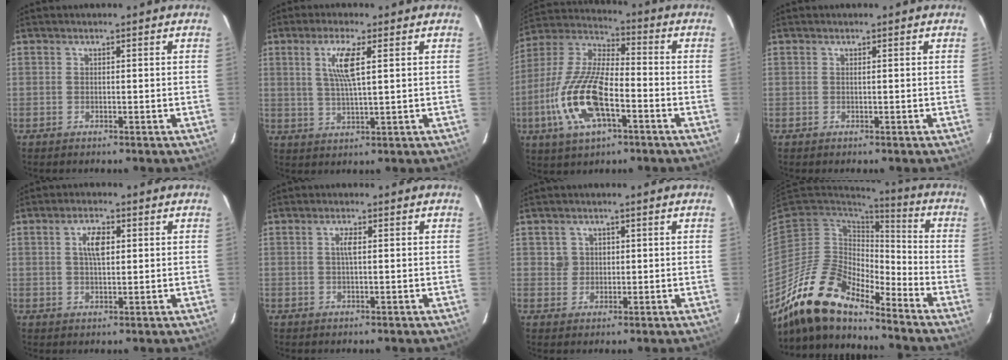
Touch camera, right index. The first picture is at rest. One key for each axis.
{"total": 6.3, "fx": 2.1, "fy": 0.6, "fz": 5.9, "tx": -0.115, "ty": -0.003, "tz": 0.041}
{"total": 17.3, "fx": -5.8, "fy": 6.8, "fz": 14.8, "tx": -0.318, "ty": -0.008, "tz": -0.114}
{"total": 0.0}
{"total": 4.5, "fx": 1.2, "fy": 1.9, "fz": 3.9, "tx": -0.070, "ty": 0.008, "tz": 0.023}
{"total": 1.8, "fx": 0.3, "fy": 0.3, "fz": 1.7, "tx": -0.033, "ty": 0.003, "tz": 0.004}
{"total": 3.0, "fx": 0.7, "fy": 2.9, "fz": 0.3, "tx": 0.005, "ty": 0.014, "tz": 0.011}
{"total": 16.3, "fx": -13.7, "fy": 4.4, "fz": 7.6, "tx": -0.143, "ty": -0.013, "tz": -0.265}